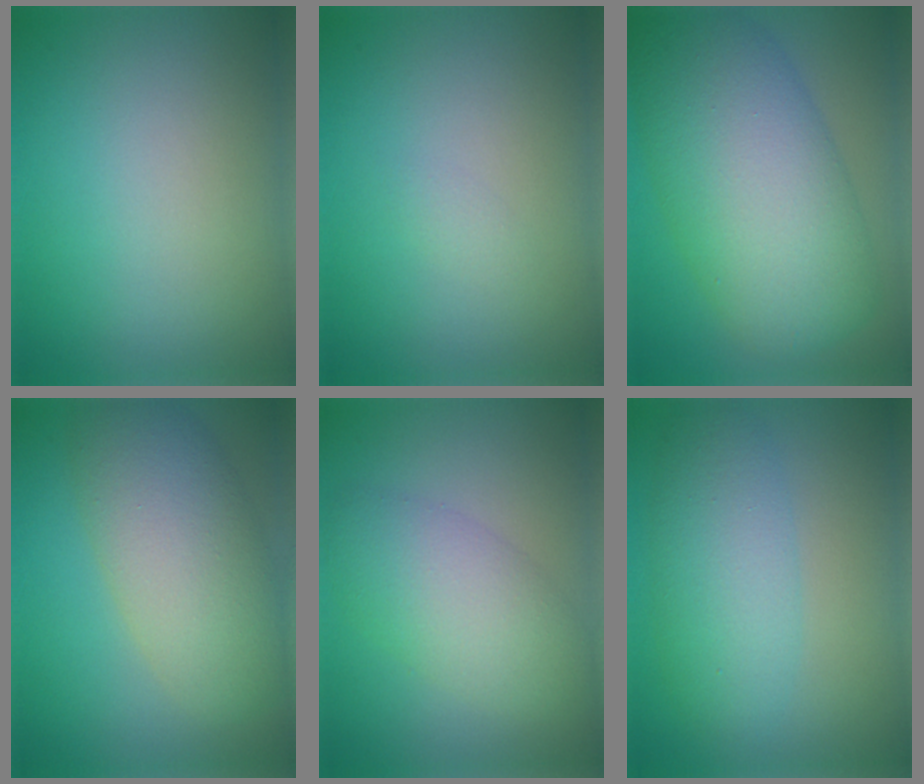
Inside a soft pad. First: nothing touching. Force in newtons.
{"total": 0.7, "press": 0.7, "slide": 0.1}
{"total": 11.9, "press": 11.9, "slide": 0.2}
{"total": 7.9, "press": 7.9, "slide": 0.3}
{"total": 5.4, "press": 5.4, "slide": 0.1}
{"total": 3.4, "press": 3.4, "slide": 0.2}